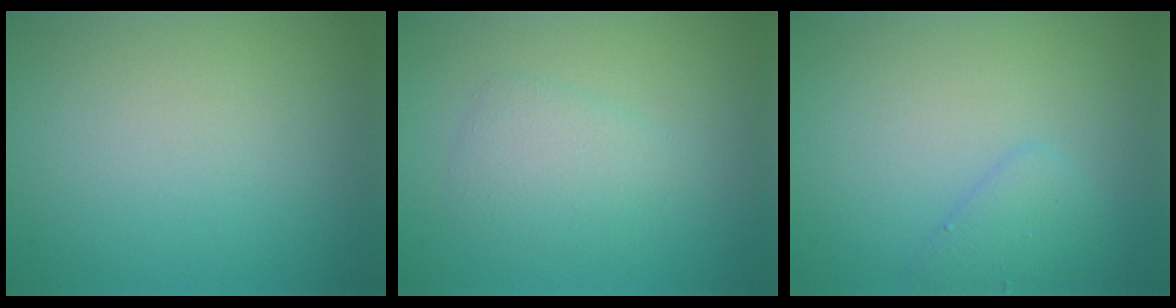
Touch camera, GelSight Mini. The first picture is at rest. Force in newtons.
{"total": 2.4, "press": 2.4, "slide": 0.0}
{"total": 1.9, "press": 1.9, "slide": 0.0}